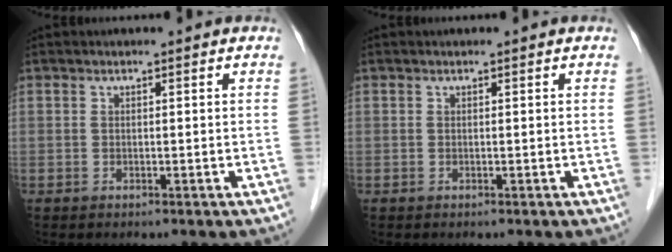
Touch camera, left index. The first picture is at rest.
{"total": 0.0}